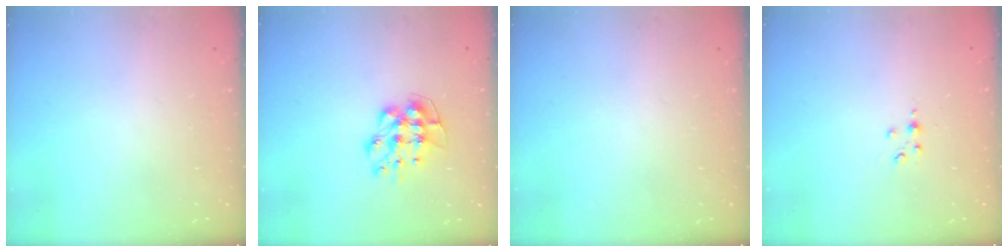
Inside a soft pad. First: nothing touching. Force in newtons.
{"total": 9.2, "press": 9.2, "slide": 0.9}
{"total": 0.0}
{"total": 2.9, "press": 2.9, "slide": 0.4}